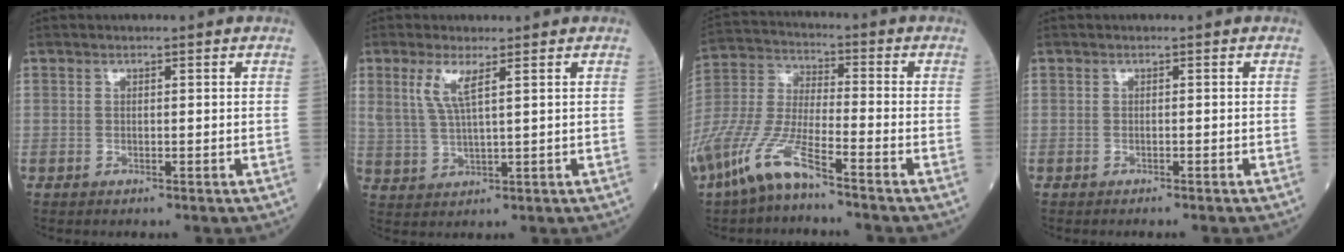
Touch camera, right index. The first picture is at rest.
{"total": 4.7, "force": [2.3, 0.5, 4.0], "torque": [-0.093, 0.000, 0.052]}
{"total": 12.2, "force": [-8.2, 1.8, 8.8], "torque": [-0.208, -0.017, -0.167]}
{"total": 2.8, "force": [-2.5, 0.0, 1.2], "torque": [-0.019, -0.003, -0.030]}